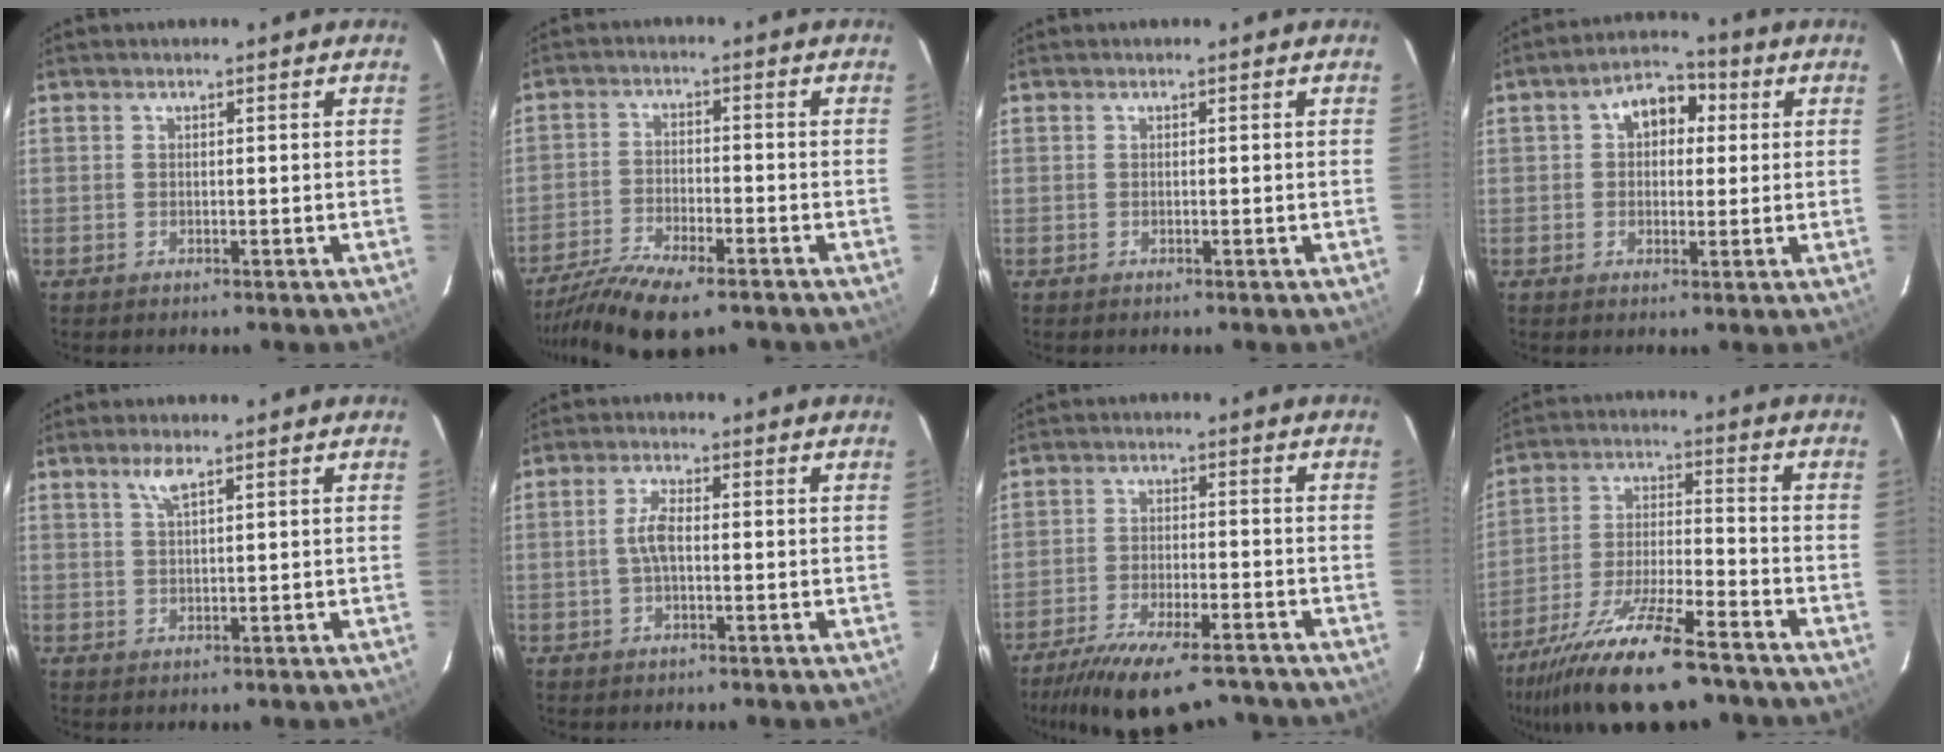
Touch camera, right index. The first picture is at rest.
{"total": 12.7, "force": [-9.9, 3.4, 7.1], "torque": [-0.164, -0.033, -0.179]}
{"total": 0.0}
{"total": 7.3, "force": [1.7, 5.2, 4.8], "torque": [-0.073, 0.029, 0.027]}
{"total": 2.4, "force": [1.6, 0.4, 1.8], "torque": [-0.037, 0.003, 0.032]}
{"total": 3.9, "force": [-0.3, 1.5, 3.5], "torque": [-0.074, 0.007, -0.006]}
{"total": 16.2, "force": [-13.3, 4.2, 8.3], "torque": [-0.166, -0.028, -0.206]}
{"total": 19.5, "force": [-15.1, 4.3, 11.5], "torque": [-0.232, -0.036, -0.256]}